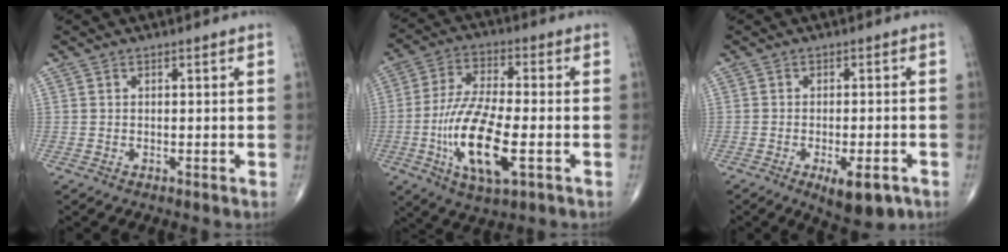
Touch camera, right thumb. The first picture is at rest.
{"total": 15.7, "force": [-4.1, 5.4, 14.2], "torque": [-0.288, 0.006, -0.072]}
{"total": 7.6, "force": [-3.7, 2.8, 6.1], "torque": [-0.084, 0.004, -0.046]}